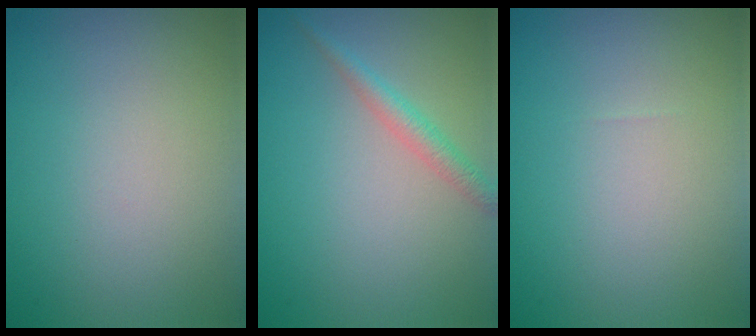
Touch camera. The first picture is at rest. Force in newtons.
{"total": 1.8, "press": 1.8, "slide": 0.0}
{"total": 0.0}